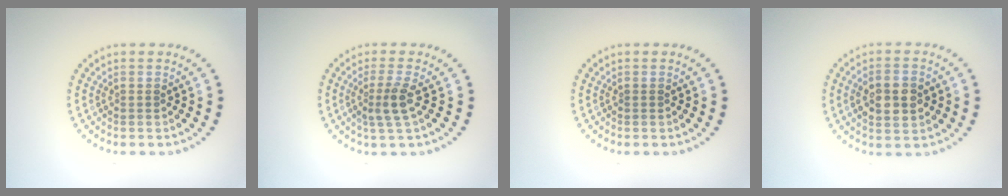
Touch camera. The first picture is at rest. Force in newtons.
{"total": 2.3, "press": 1.8, "slide": 1.5}
{"total": 0.0}
{"total": 3.9, "press": 3.9, "slide": 0.3}